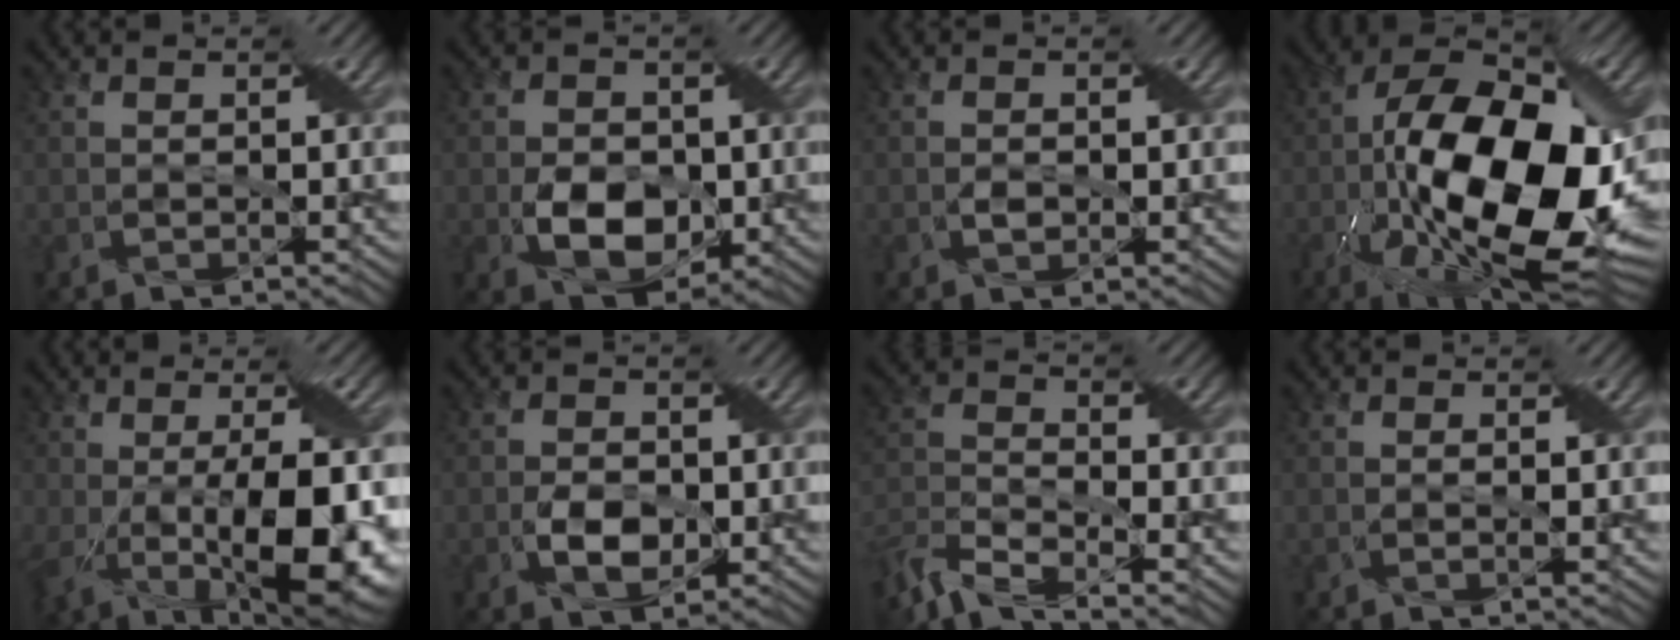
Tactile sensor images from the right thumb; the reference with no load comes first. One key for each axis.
{"total": 6.9, "fx": -1.4, "fy": 4.8, "fz": 4.8, "tx": -0.091, "ty": -0.009, "tz": -0.025}
{"total": 1.4, "fx": -0.2, "fy": 0.9, "fz": 1.1, "tx": -0.019, "ty": 0.001, "tz": -0.003}
{"total": 20.3, "fx": -3.6, "fy": 10.0, "fz": 17.2, "tx": -0.309, "ty": -0.008, "tz": -0.060}
{"total": 14.4, "fx": -1.6, "fy": 5.4, "fz": 13.2, "tx": -0.205, "ty": -0.013, "tz": -0.014}
{"total": 4.6, "fx": -1.0, "fy": 2.9, "fz": 3.4, "tx": -0.068, "ty": -0.005, "tz": -0.020}
{"total": 8.1, "fx": -6.4, "fy": 2.2, "fz": 4.4, "tx": -0.101, "ty": -0.013, "tz": -0.139}
{"total": 0.8, "fx": 0.1, "fy": 0.0, "fz": 0.8, "tx": -0.015, "ty": 0.001, "tz": -0.001}